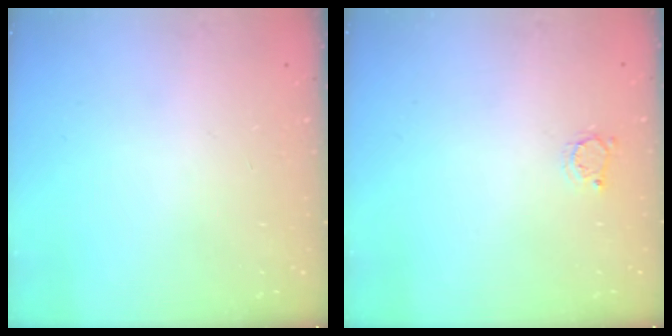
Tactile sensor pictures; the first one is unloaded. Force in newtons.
{"total": 2.8, "press": 2.7, "slide": 0.4}